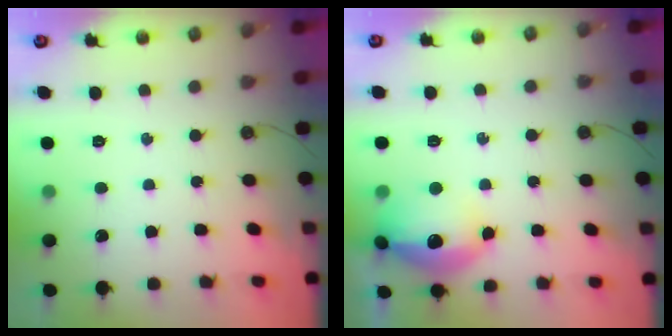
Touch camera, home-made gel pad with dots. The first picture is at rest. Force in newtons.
{"total": 16.0, "press": 15.9, "slide": 1.3}